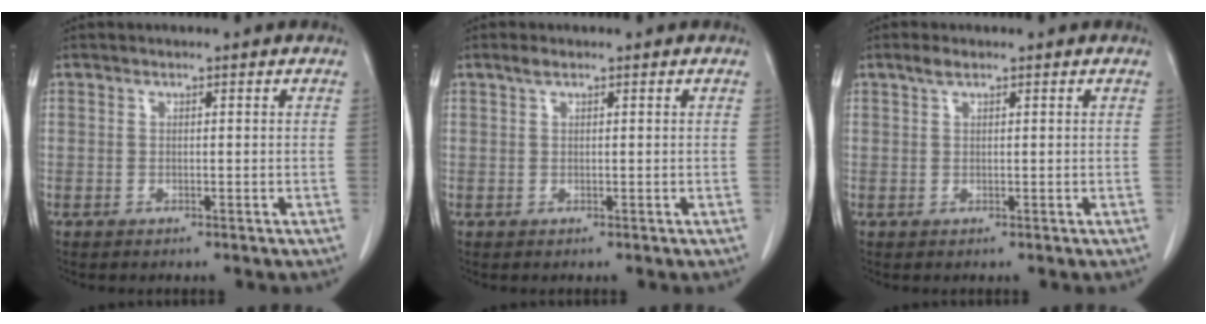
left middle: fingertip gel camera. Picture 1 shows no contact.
{"total": 1.0, "force": [0.7, 0.2, 0.7], "torque": [-0.019, 0.007, 0.015]}
{"total": 1.4, "force": [1.0, 0.3, 1.0], "torque": [-0.023, 0.007, 0.021]}